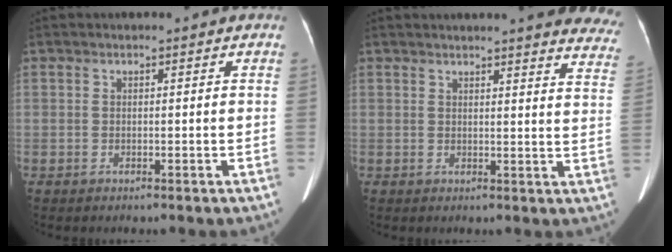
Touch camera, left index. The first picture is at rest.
{"total": 19.0, "force": [17.6, 2.3, 6.9], "torque": [-0.070, -0.056, 0.177]}